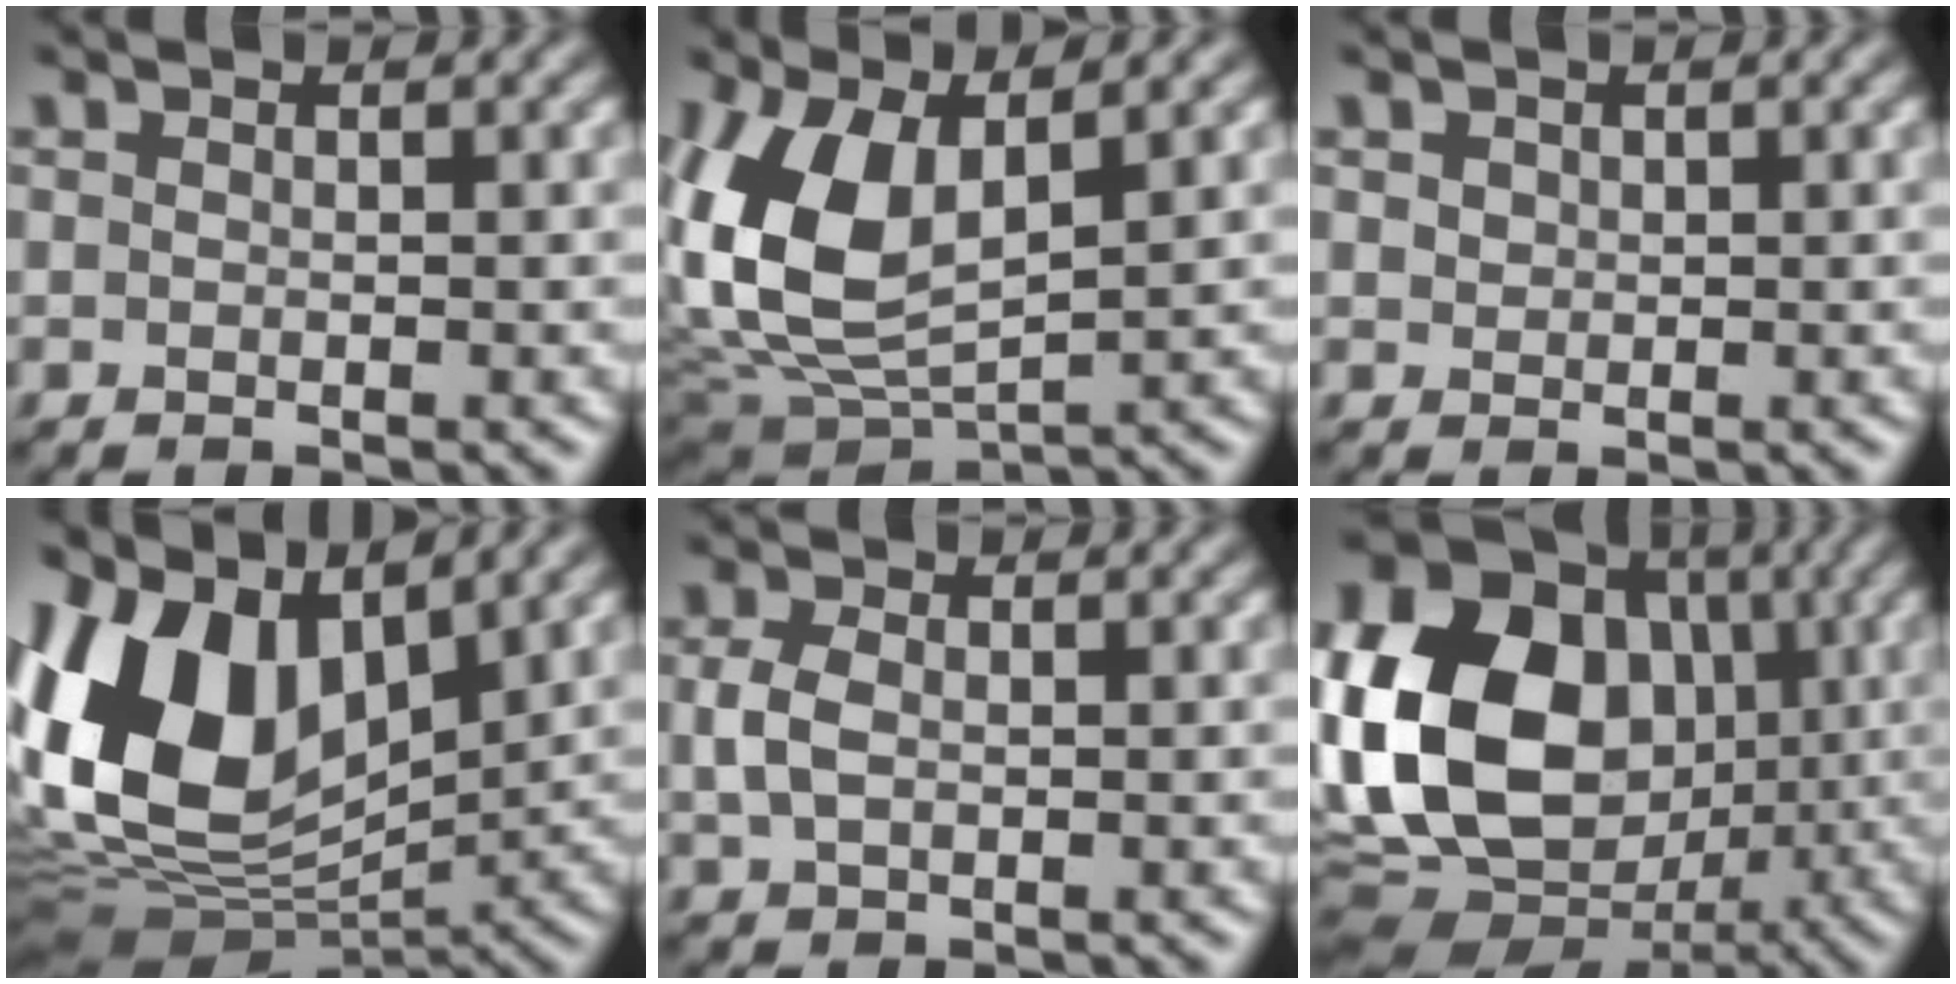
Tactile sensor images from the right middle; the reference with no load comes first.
{"total": 9.8, "force": [2.1, 5.4, 7.9], "torque": [-0.195, -0.002, 0.042]}
{"total": 0.9, "force": [0.6, 0.7, 0.0], "torque": [-0.002, 0.001, 0.012]}
{"total": 11.5, "force": [3.7, 6.8, 8.5], "torque": [-0.190, 0.011, 0.062]}
{"total": 2.2, "force": [0.2, 1.5, 1.5], "torque": [-0.040, 0.003, 0.005]}
{"total": 18.3, "force": [0.8, 14.6, 11.0], "torque": [-0.228, 0.009, 0.008]}